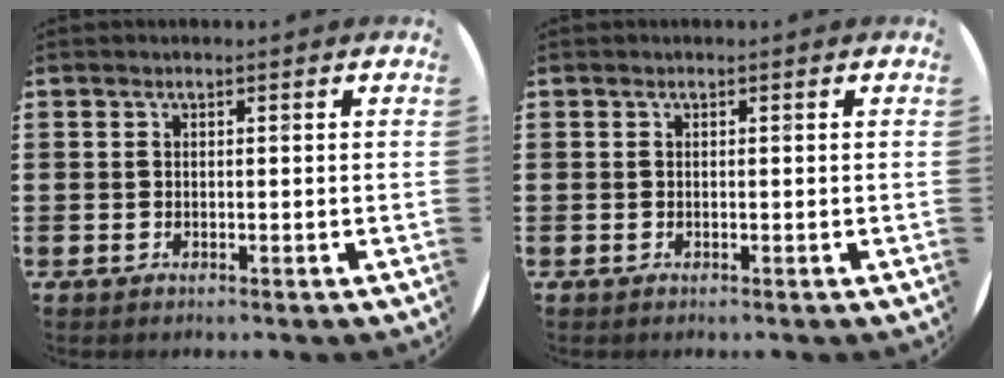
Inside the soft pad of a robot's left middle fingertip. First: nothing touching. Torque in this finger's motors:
{"motor_torque": [0.31, -0.30, 0.03, 0.02]}